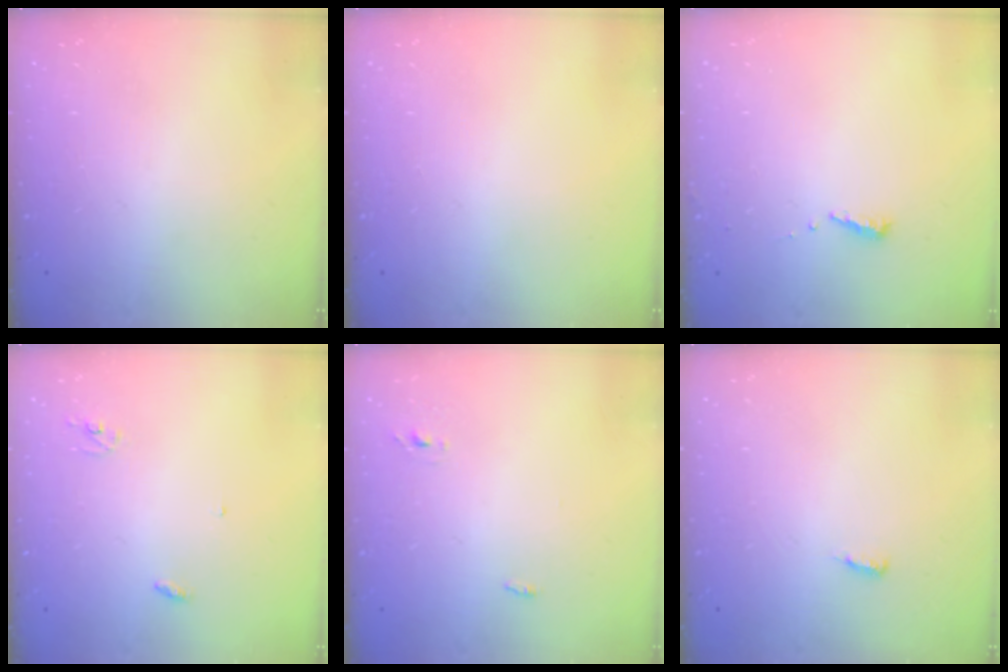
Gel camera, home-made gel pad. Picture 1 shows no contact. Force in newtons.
{"total": 0.0}
{"total": 5.3, "press": 5.3, "slide": 0.5}
{"total": 2.8, "press": 2.8, "slide": 0.2}
{"total": 2.7, "press": 2.6, "slide": 0.8}
{"total": 3.8, "press": 3.8, "slide": 0.4}